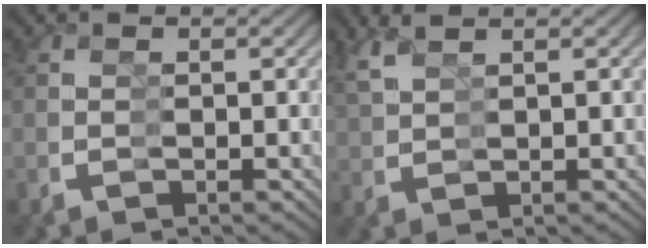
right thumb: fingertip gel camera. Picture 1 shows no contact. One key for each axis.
{"total": 2.5, "fx": 2.2, "fy": -0.9, "fz": -0.9, "tx": 0.013, "ty": 0.017, "tz": 0.040}